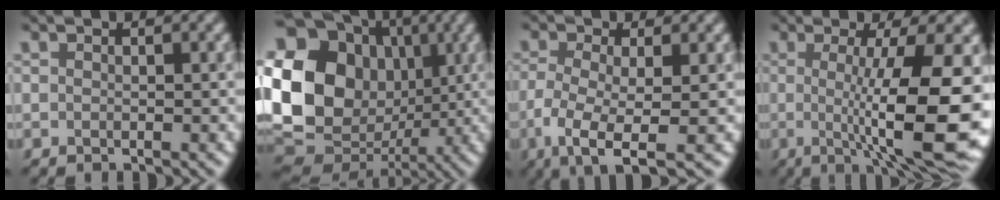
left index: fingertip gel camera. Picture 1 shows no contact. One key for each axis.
{"total": 19.5, "fx": 2.3, "fy": 16.8, "fz": 9.5, "tx": -0.206, "ty": 0.020, "tz": 0.031}
{"total": 5.8, "fx": -2.9, "fy": 1.9, "fz": 4.6, "tx": -0.093, "ty": -0.008, "tz": -0.054}
{"total": 12.6, "fx": -0.9, "fy": 3.1, "fz": 12.2, "tx": -0.154, "ty": -0.004, "tz": -0.008}